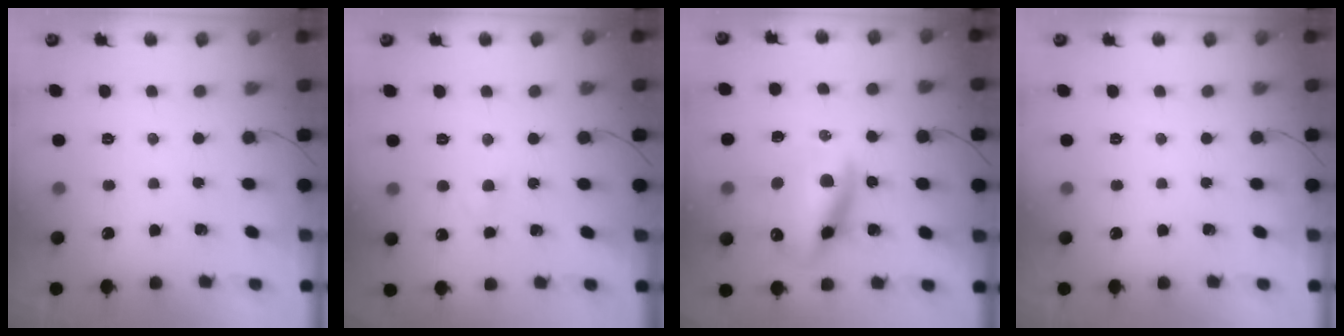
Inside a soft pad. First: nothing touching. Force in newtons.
{"total": 2.1, "press": 1.9, "slide": 0.9}
{"total": 16.2, "press": 15.6, "slide": 4.4}
{"total": 0.0}